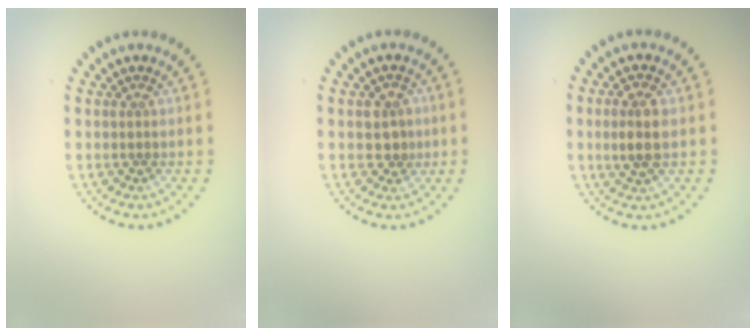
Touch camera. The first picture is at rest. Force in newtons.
{"total": 2.0, "press": 1.9, "slide": 0.7}
{"total": 2.9, "press": 2.8, "slide": 0.5}